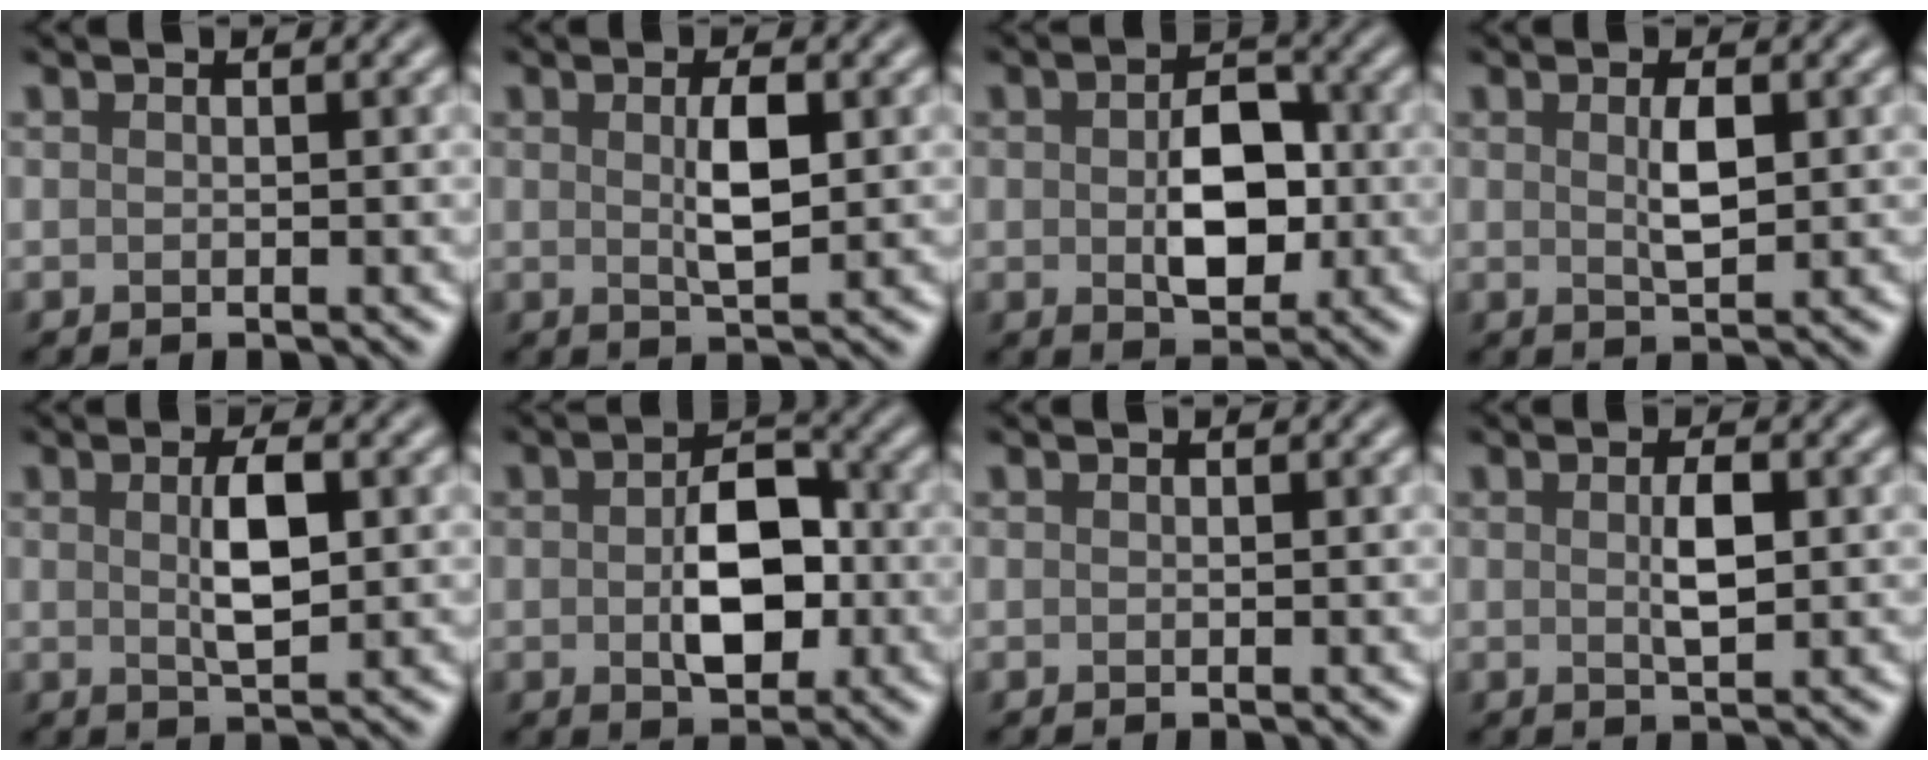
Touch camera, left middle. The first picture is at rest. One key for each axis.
{"total": 3.2, "fx": 0.4, "fy": 1.0, "fz": 3.0, "tx": -0.060, "ty": -0.002, "tz": 0.010}
{"total": 5.7, "fx": -0.3, "fy": 3.4, "fz": 4.6, "tx": -0.080, "ty": -0.004, "tz": 0.000}
{"total": 2.4, "fx": 0.5, "fy": 0.8, "fz": 2.2, "tx": -0.047, "ty": -0.002, "tz": 0.011}
{"total": 3.5, "fx": 0.5, "fy": 1.2, "fz": 3.3, "tx": -0.066, "ty": -0.001, "tz": 0.010}
{"total": 6.2, "fx": -0.5, "fy": 3.6, "fz": 5.0, "tx": -0.089, "ty": -0.003, "tz": -0.006}
{"total": 0.0}
{"total": 2.4, "fx": 0.2, "fy": 0.8, "fz": 2.3, "tx": -0.047, "ty": 0.000, "tz": 0.005}